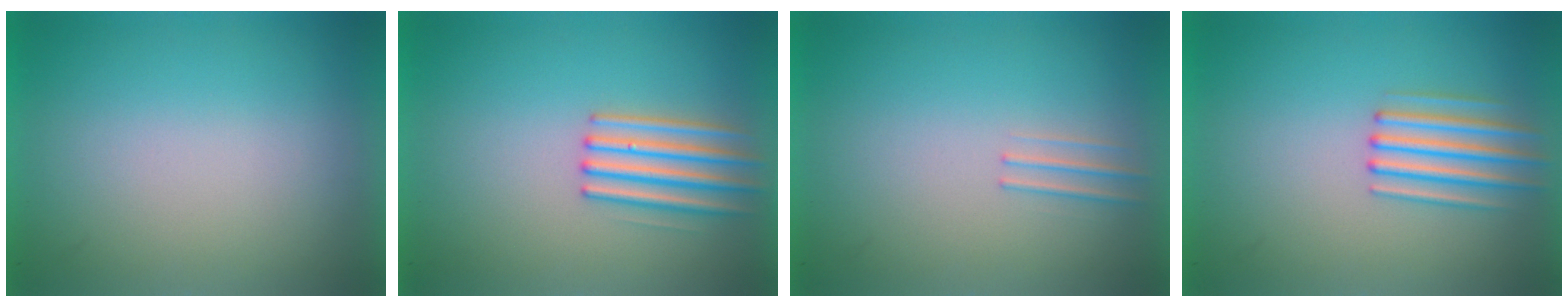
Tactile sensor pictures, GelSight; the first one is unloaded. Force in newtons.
{"total": 3.1}
{"total": 1.1}
{"total": 2.6}